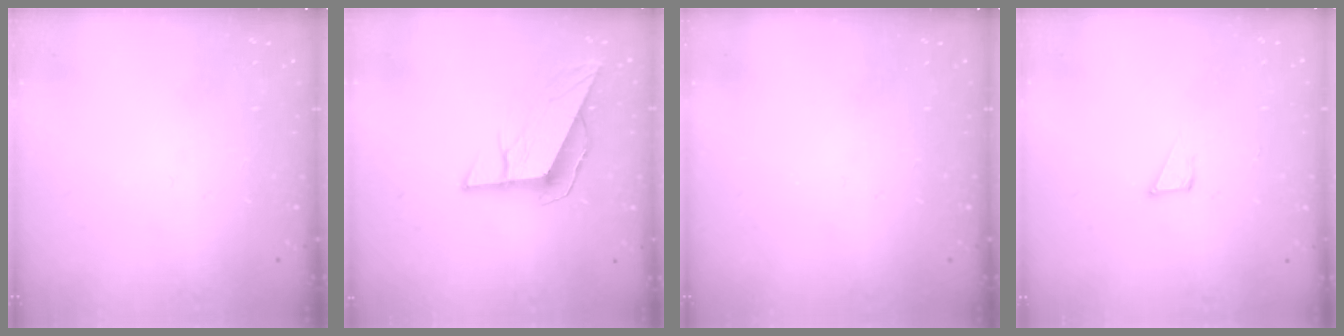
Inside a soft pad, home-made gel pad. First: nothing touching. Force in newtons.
{"total": 9.5, "press": 9.3, "slide": 1.9}
{"total": 0.0}
{"total": 4.3, "press": 4.3, "slide": 0.3}